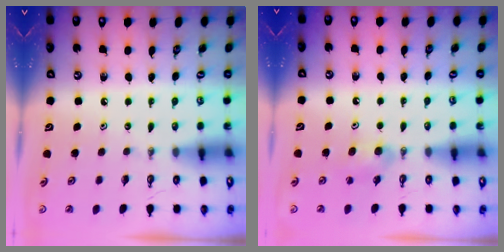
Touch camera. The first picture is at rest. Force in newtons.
{"total": 4.2, "press": 3.9, "slide": 1.5}